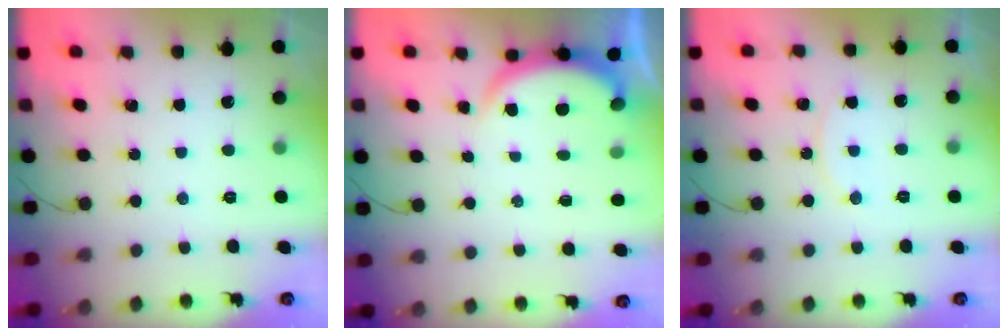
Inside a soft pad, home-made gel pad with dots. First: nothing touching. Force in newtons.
{"total": 3.2, "press": 3.2, "slide": 0.6}
{"total": 4.9, "press": 4.8, "slide": 0.5}